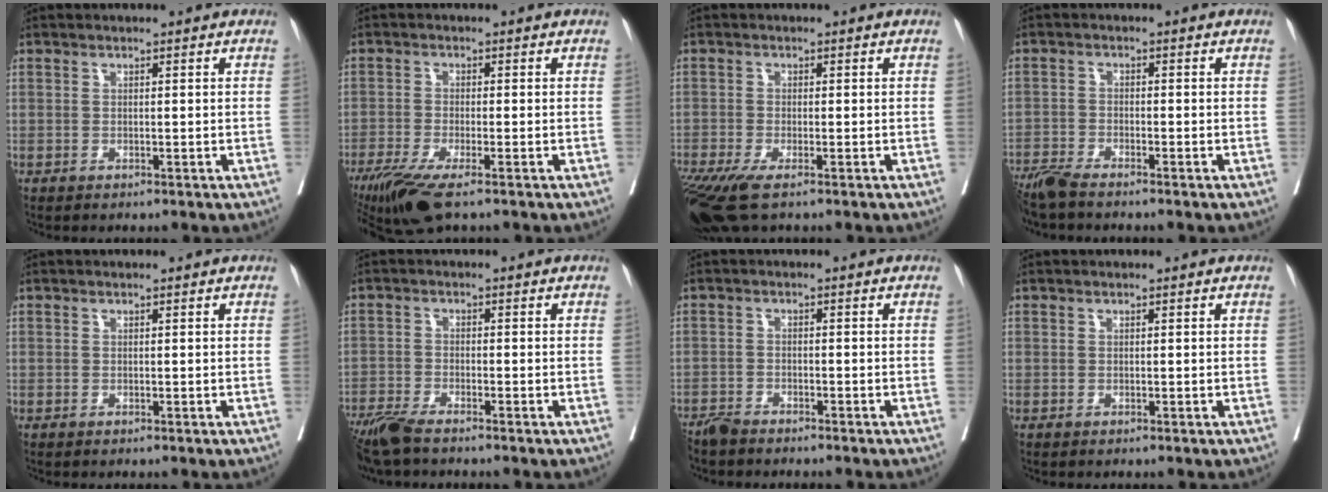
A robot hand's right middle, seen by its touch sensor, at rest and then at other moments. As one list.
[{"total": 7.1, "force": [-4.9, 1.0, 5.1], "torque": [-0.089, -0.017, -0.086]}, {"total": 7.3, "force": [-5.0, 1.5, 5.1], "torque": [-0.090, -0.019, -0.090]}, {"total": 4.3, "force": [-3.8, 0.1, 2.0], "torque": [-0.037, -0.014, -0.075]}, {"total": 0.0}, {"total": 5.4, "force": [-4.5, 0.6, 2.9], "torque": [-0.057, -0.016, -0.087]}, {"total": 3.4, "force": [-3.2, 0.6, 1.0], "torque": [-0.016, -0.007, -0.053]}, {"total": 0.0}]